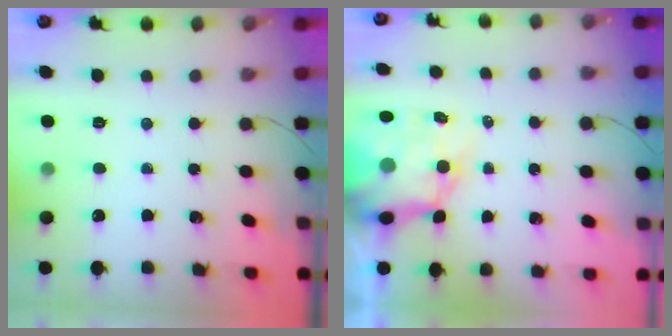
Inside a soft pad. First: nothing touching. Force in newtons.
{"total": 10.4, "press": 9.9, "slide": 3.3}